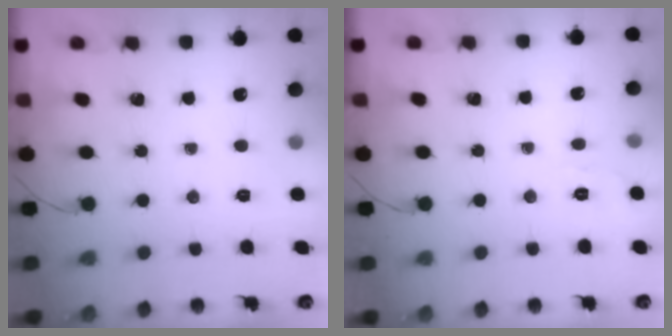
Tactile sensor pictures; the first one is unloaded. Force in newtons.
{"total": 1.7, "press": 0.2, "slide": 1.7}